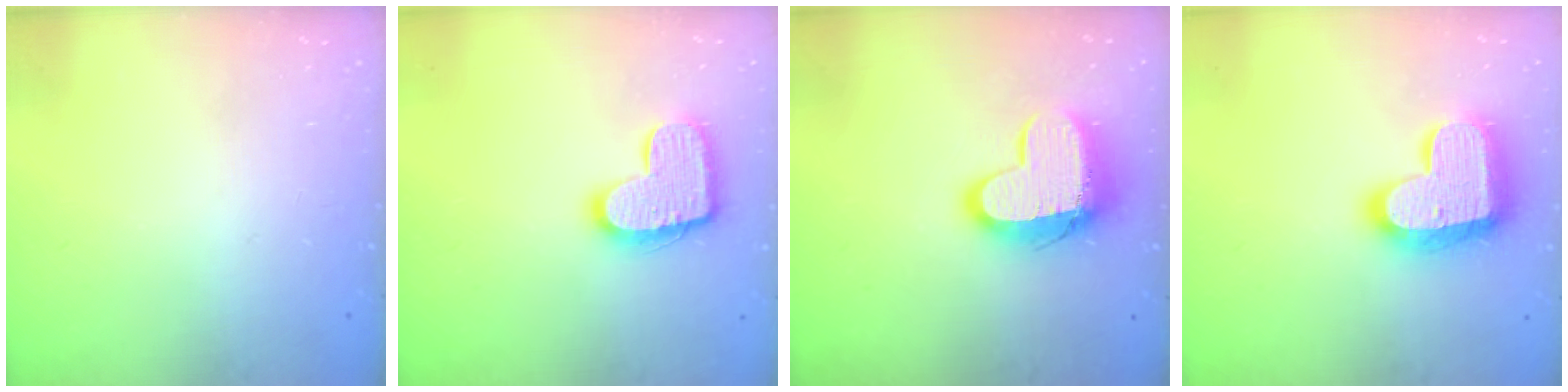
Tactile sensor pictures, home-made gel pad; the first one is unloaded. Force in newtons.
{"total": 14.6, "press": 14.6, "slide": 0.8}
{"total": 12.7, "press": 12.7, "slide": 0.9}
{"total": 19.9, "press": 19.9, "slide": 1.3}